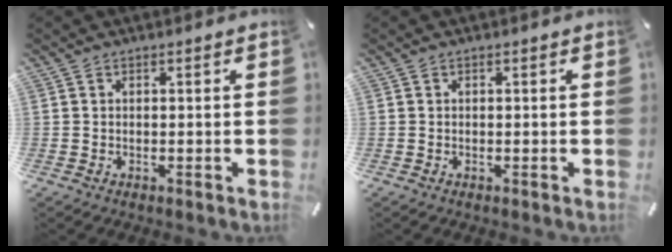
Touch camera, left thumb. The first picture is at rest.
{"total": 0.0}